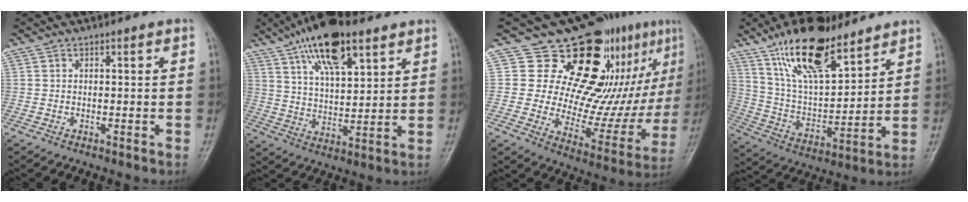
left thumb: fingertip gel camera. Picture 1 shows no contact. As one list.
[{"total": 15.9, "force": [9.3, 6.3, 11.2], "torque": [-0.168, -0.027, 0.164]}, {"total": 22.8, "force": [11.3, 11.7, 15.9], "torque": [-0.136, -0.050, 0.171]}, {"total": 18.9, "force": [12.8, 7.2, 11.9], "torque": [-0.178, -0.056, 0.240]}]